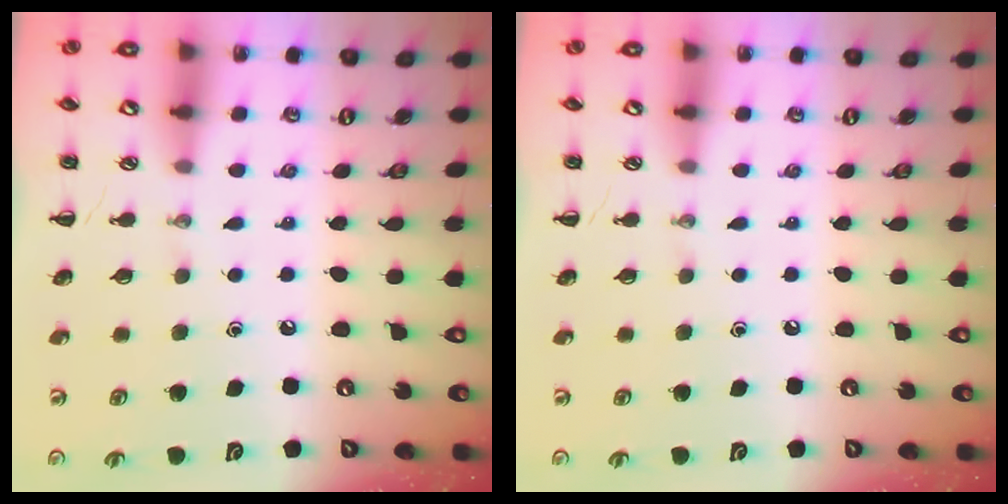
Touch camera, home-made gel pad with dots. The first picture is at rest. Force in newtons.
{"total": 0.0}